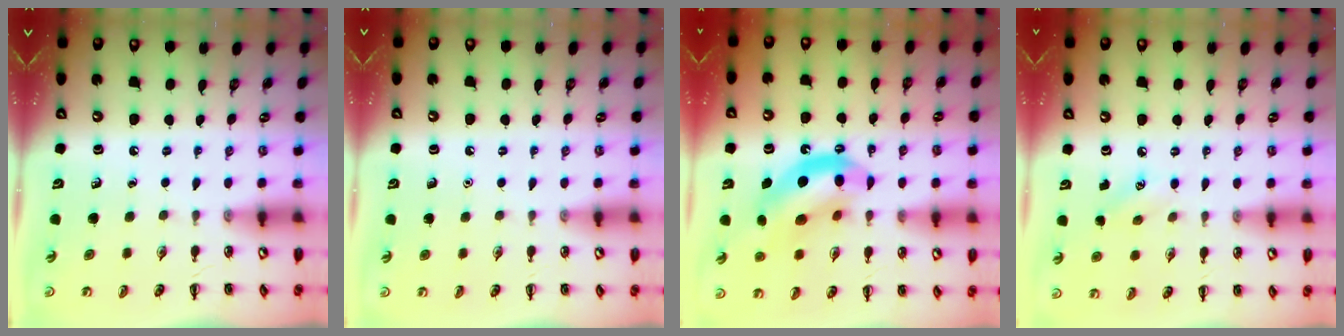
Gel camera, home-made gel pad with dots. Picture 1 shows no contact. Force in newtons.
{"total": 1.6, "press": 1.6, "slide": 0.1}
{"total": 13.3, "press": 12.9, "slide": 3.4}
{"total": 6.1, "press": 5.9, "slide": 1.5}